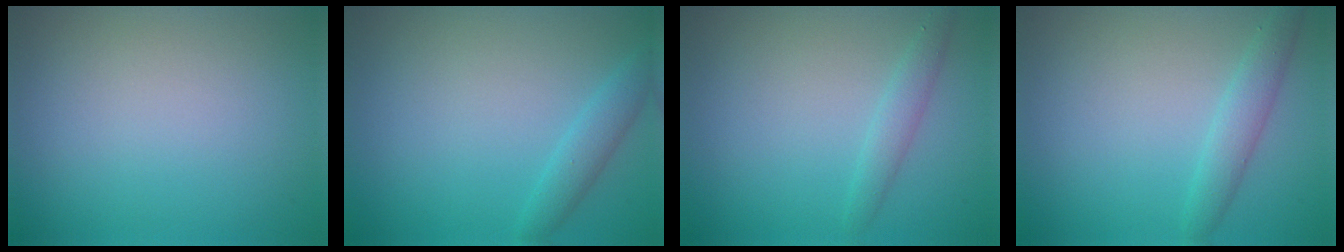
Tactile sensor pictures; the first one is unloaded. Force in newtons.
{"total": 1.9, "press": 1.9, "slide": 0.1}
{"total": 1.5, "press": 1.5, "slide": 0.0}
{"total": 2.2, "press": 2.2, "slide": 0.0}